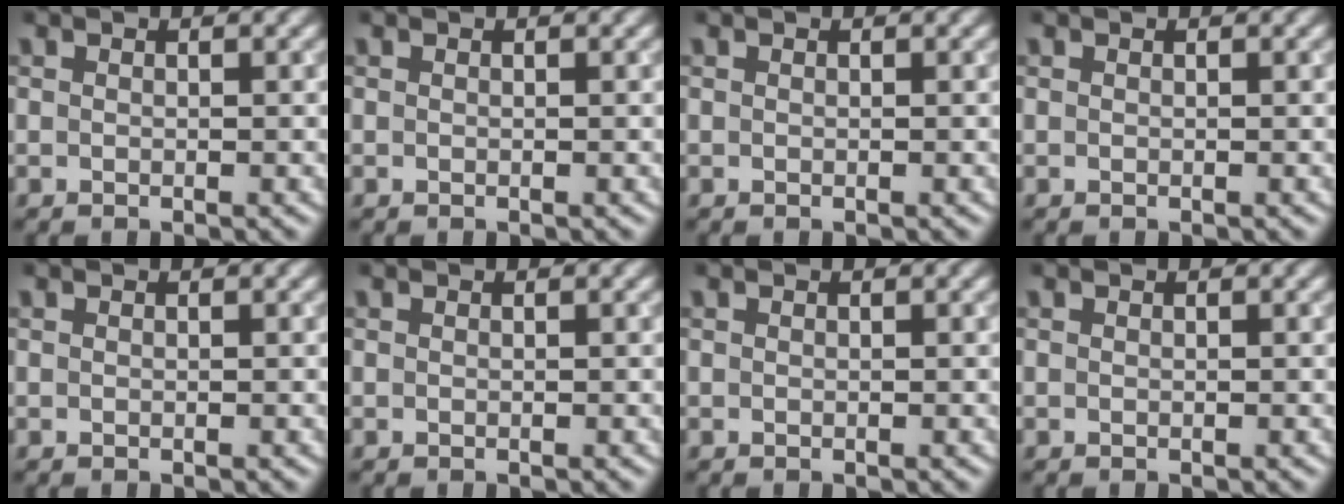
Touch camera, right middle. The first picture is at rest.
{"total": 0.0}
{"total": 0.0}
{"total": 0.0}
{"total": 0.0}
{"total": 0.0}
{"total": 0.0}
{"total": 0.0}